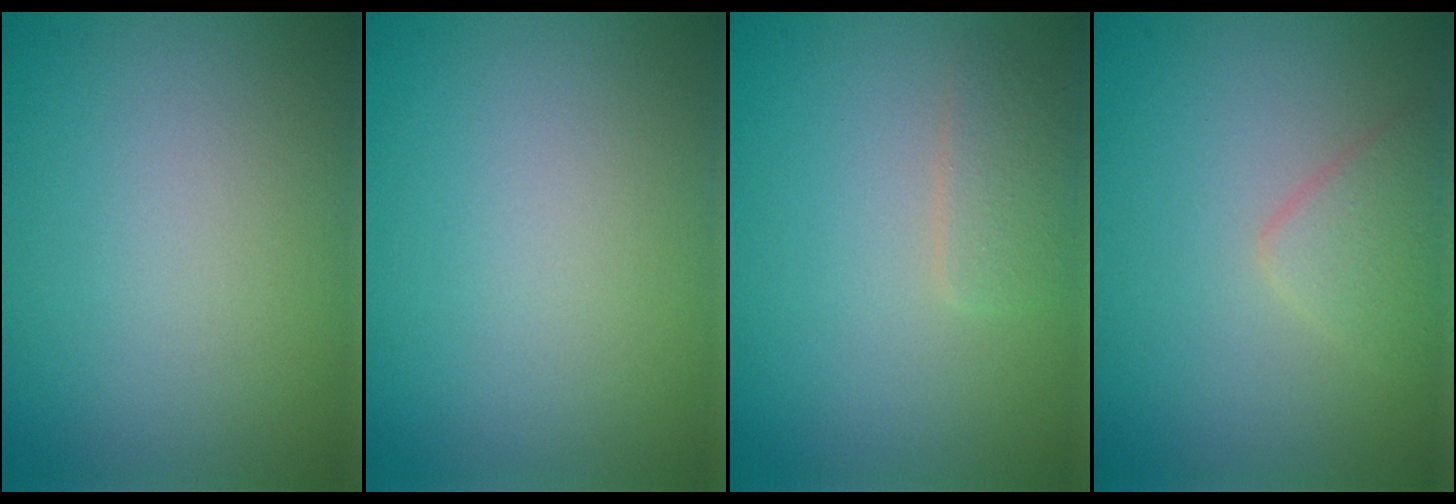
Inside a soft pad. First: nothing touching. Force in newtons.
{"total": 0.0}
{"total": 1.5, "press": 1.5, "slide": 0.1}
{"total": 2.1, "press": 2.1, "slide": 0.1}